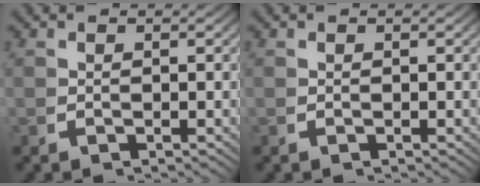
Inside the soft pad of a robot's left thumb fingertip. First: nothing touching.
{"total": 0.0}